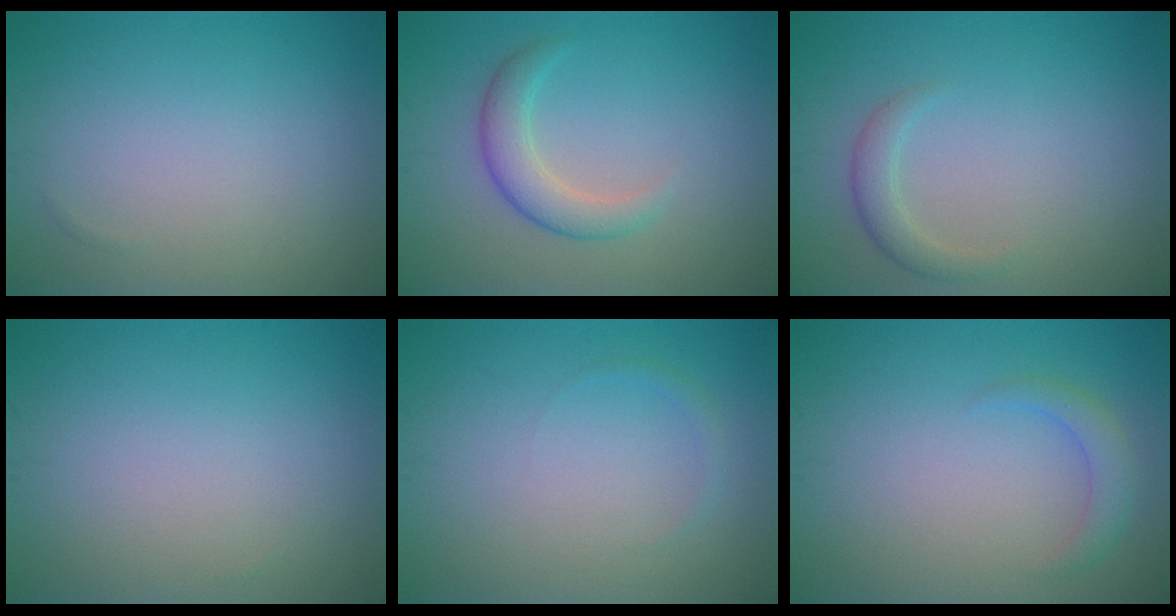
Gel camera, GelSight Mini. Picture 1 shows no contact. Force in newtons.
{"total": 3.0, "press": 3.0, "slide": 0.1}
{"total": 1.8, "press": 1.8, "slide": 0.1}
{"total": 0.0}
{"total": 0.7, "press": 0.7, "slide": 0.1}
{"total": 1.9, "press": 1.9, "slide": 0.0}